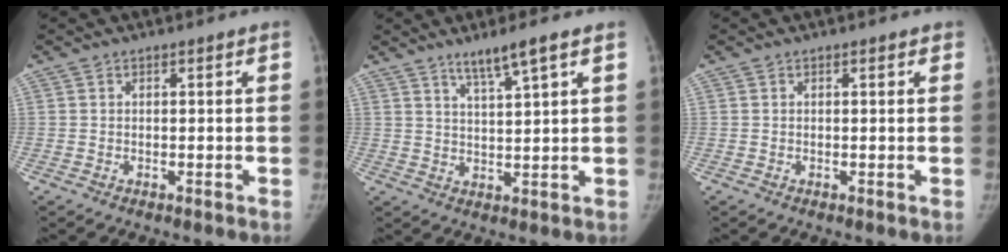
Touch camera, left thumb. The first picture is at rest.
{"total": 5.4, "force": [3.7, -0.2, 3.9], "torque": [-0.070, -0.023, 0.071]}
{"total": 0.5, "force": [0.3, 0.3, 0.3], "torque": [-0.002, -0.001, 0.000]}